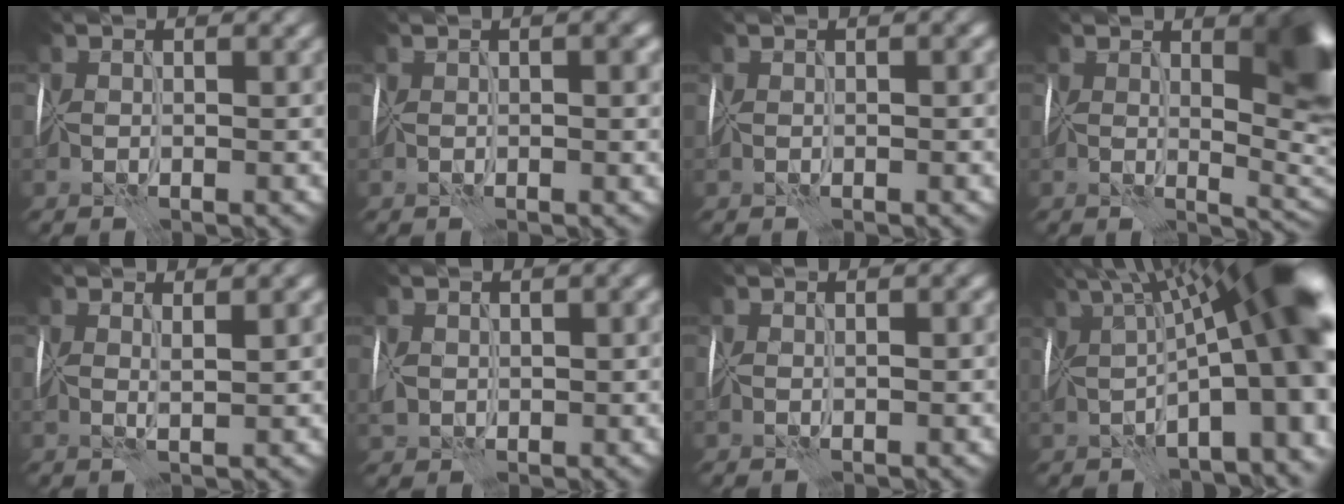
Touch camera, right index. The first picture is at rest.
{"total": 1.1, "force": [0.3, 0.3, 1.0], "torque": [-0.015, 0.001, 0.005]}
{"total": 0.0}
{"total": 8.2, "force": [2.0, 3.3, 7.2], "torque": [-0.070, -0.006, 0.034]}
{"total": 1.2, "force": [0.9, -0.1, 0.8], "torque": [-0.015, 0.000, 0.017]}
{"total": 1.8, "force": [0.4, 1.5, 0.9], "torque": [-0.020, 0.001, 0.008]}
{"total": 0.0}
{"total": 17.0, "force": [1.3, 5.8, 16.0], "torque": [-0.206, 0.030, 0.026]}